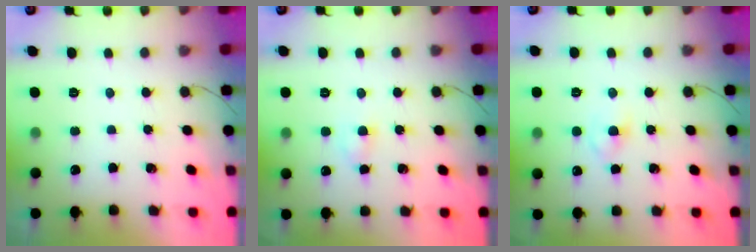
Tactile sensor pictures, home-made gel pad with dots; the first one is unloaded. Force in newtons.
{"total": 2.8, "press": 2.6, "slide": 1.1}
{"total": 2.9, "press": 2.7, "slide": 1.2}